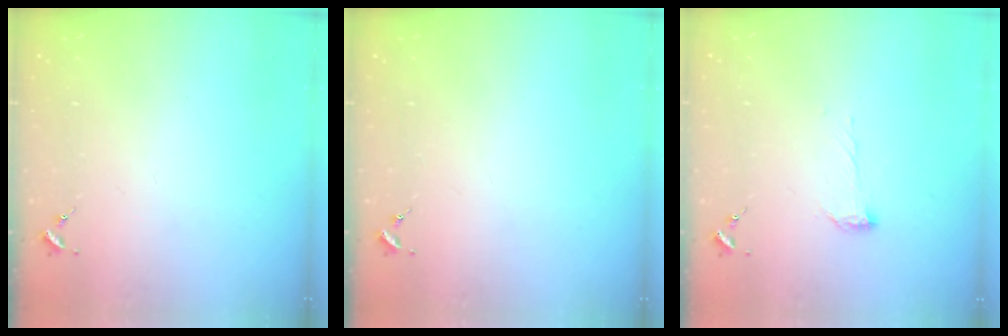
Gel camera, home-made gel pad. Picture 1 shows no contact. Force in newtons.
{"total": 0.0}
{"total": 5.8, "press": 5.7, "slide": 0.7}